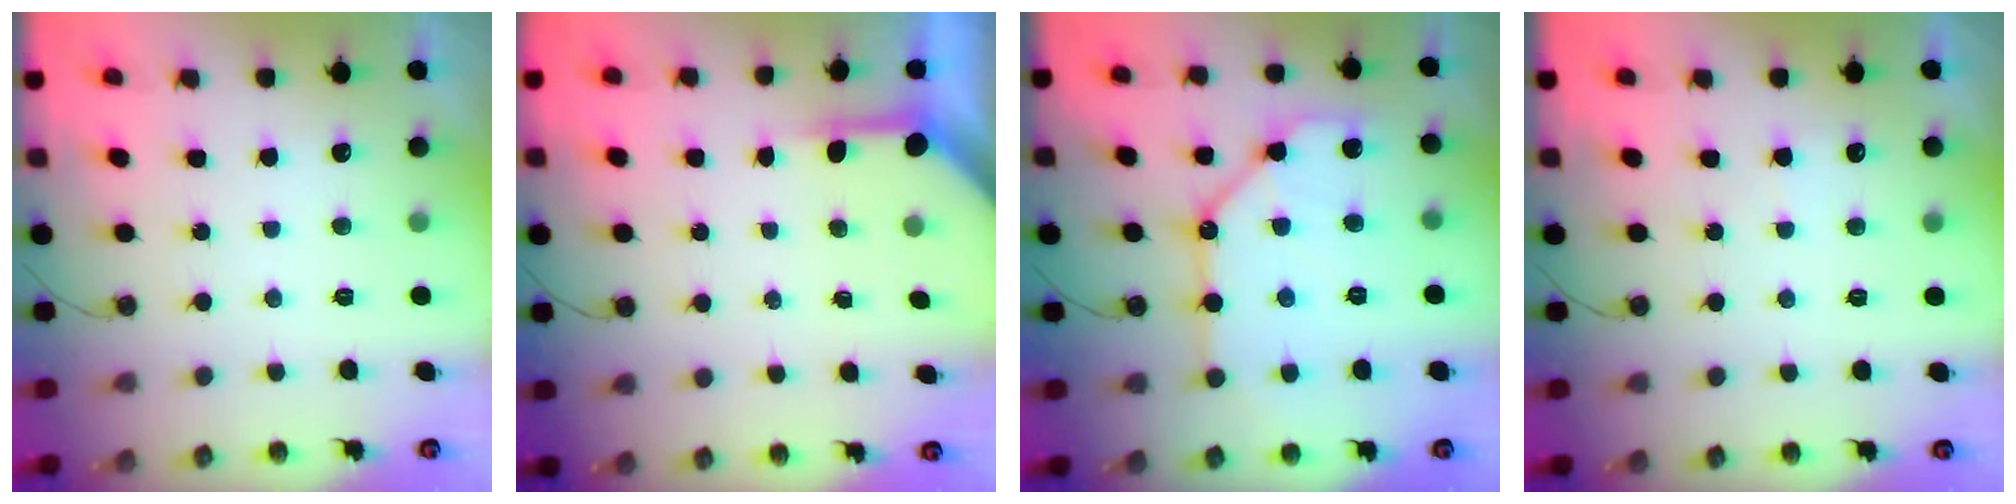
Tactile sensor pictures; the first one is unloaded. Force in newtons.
{"total": 3.8, "press": 3.8, "slide": 0.5}
{"total": 14.0, "press": 13.9, "slide": 1.0}
{"total": 3.0, "press": 3.0, "slide": 0.4}